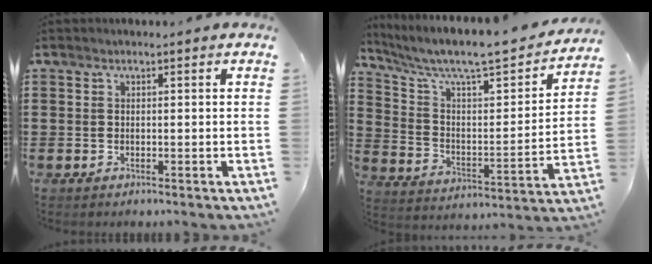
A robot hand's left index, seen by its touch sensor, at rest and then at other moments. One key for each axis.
{"total": 7.2, "fx": 6.2, "fy": 0.9, "fz": 3.6, "tx": -0.101, "ty": -0.053, "tz": 0.098}